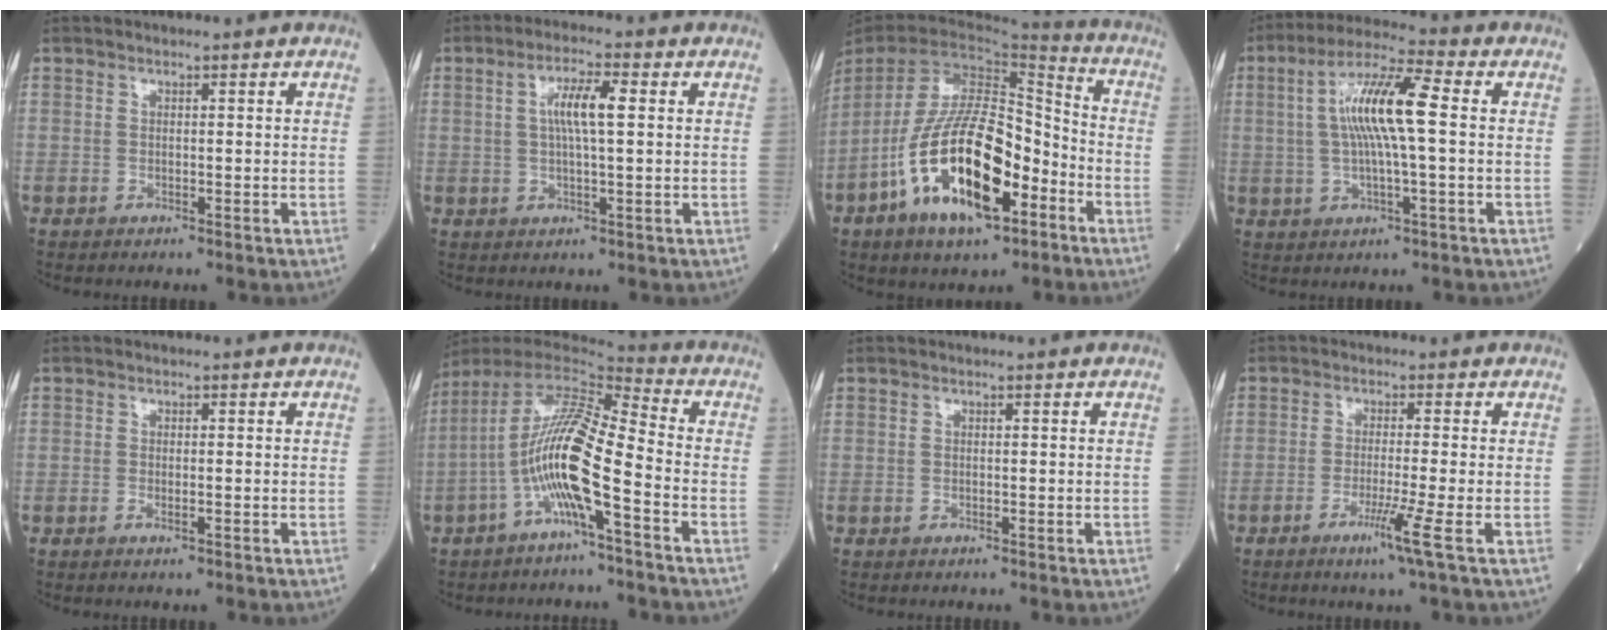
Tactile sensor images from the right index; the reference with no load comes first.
{"total": 5.6, "force": [1.2, 0.7, 5.4], "torque": [-0.104, 0.009, 0.022]}
{"total": 19.3, "force": [-8.3, 6.6, 16.2], "torque": [-0.337, -0.011, -0.144]}
{"total": 10.8, "force": [1.2, 1.2, 10.6], "torque": [-0.208, 0.018, 0.019]}
{"total": 1.0, "force": [-0.5, 0.2, 0.8], "torque": [-0.017, -0.002, -0.007]}
{"total": 13.8, "force": [-4.5, 1.1, 13.1], "torque": [-0.256, 0.010, -0.092]}
{"total": 0.0}
{"total": 4.4, "force": [-2.1, -1.5, 3.6], "torque": [-0.071, -0.014, -0.042]}